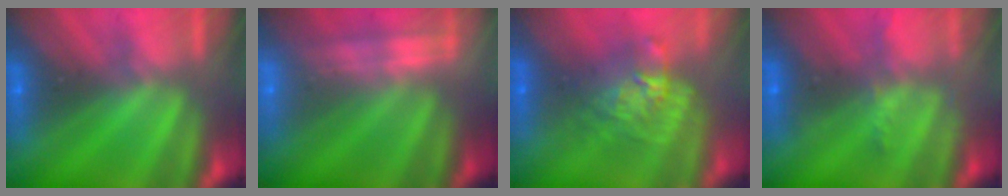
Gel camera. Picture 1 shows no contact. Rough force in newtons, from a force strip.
{"total": 2.3}
{"total": 7.6}
{"total": 2.3}